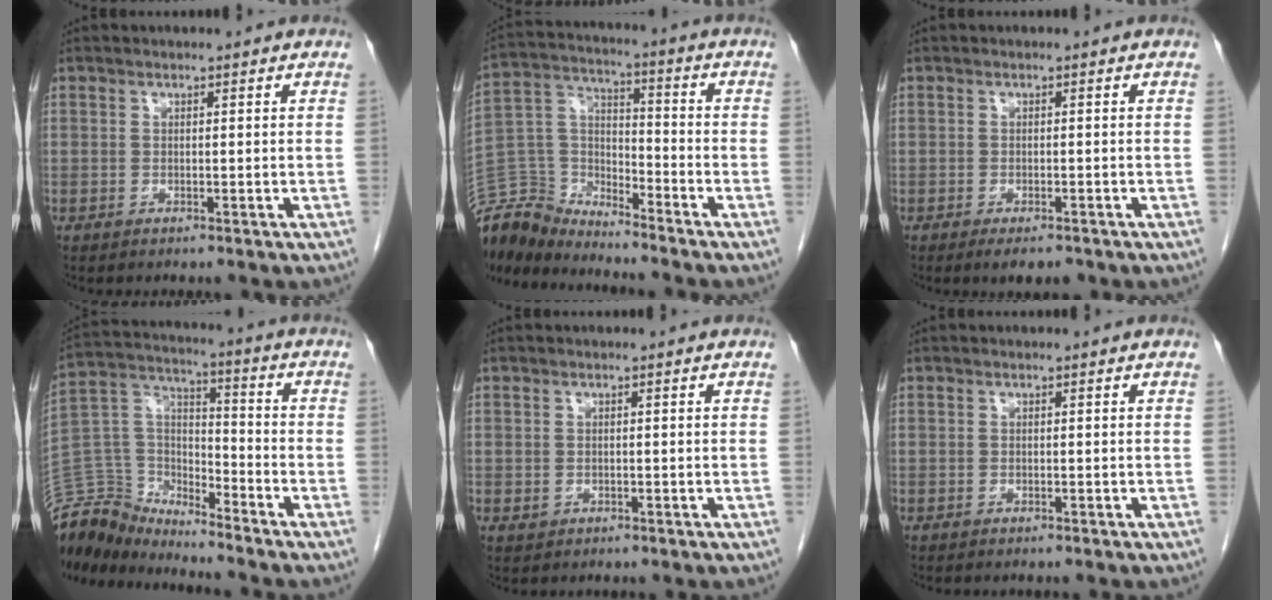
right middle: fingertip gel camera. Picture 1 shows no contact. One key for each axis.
{"total": 12.0, "fx": -11.8, "fy": 1.9, "fz": 0.4, "tx": -0.014, "ty": 0.044, "tz": -0.233}
{"total": 3.3, "fx": -2.3, "fy": 1.2, "fz": 2.0, "tx": -0.023, "ty": -0.004, "tz": -0.028}
{"total": 12.6, "fx": -12.4, "fy": 2.3, "fz": 0.8, "tx": -0.021, "ty": 0.051, "tz": -0.240}
{"total": 0.8, "fx": -0.3, "fy": 0.7, "fz": 0.2, "tx": -0.006, "ty": 0.001, "tz": 0.001}
{"total": 1.8, "fx": -1.6, "fy": 0.5, "fz": 0.7, "tx": -0.015, "ty": -0.004, "tz": -0.017}